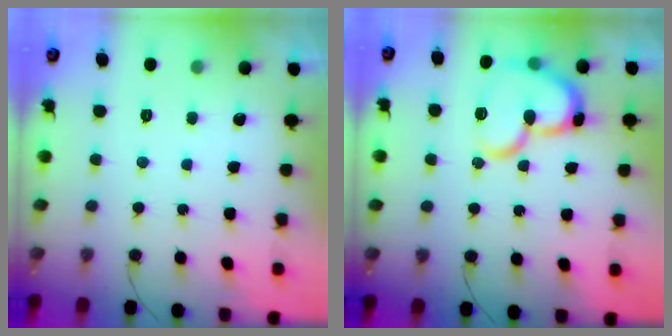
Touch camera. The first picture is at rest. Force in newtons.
{"total": 16.3, "press": 16.3, "slide": 1.6}